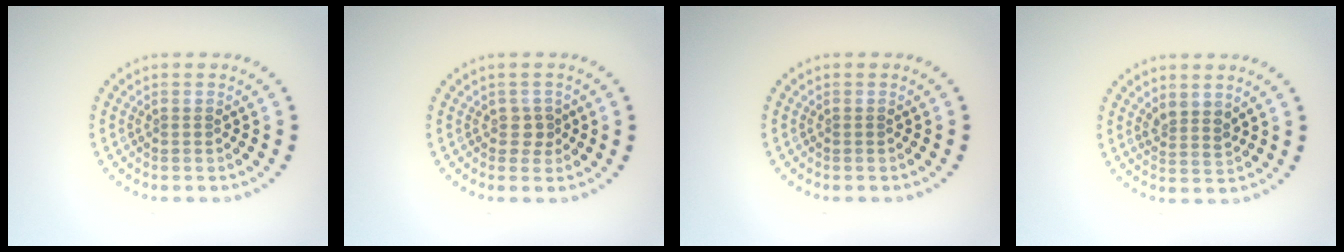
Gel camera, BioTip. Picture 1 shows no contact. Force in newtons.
{"total": 1.2, "press": 1.0, "slide": 0.5}
{"total": 0.0}
{"total": 1.9, "press": 1.6, "slide": 1.1}